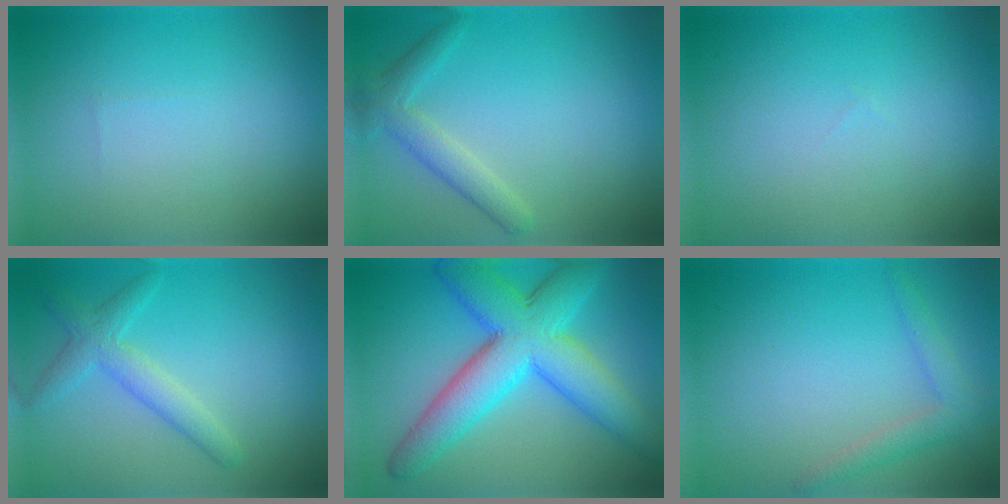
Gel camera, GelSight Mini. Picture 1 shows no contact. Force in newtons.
{"total": 2.6, "press": 2.6, "slide": 0.1}
{"total": 0.0}
{"total": 1.9, "press": 1.9, "slide": 0.2}
{"total": 9.6, "press": 9.6, "slide": 0.2}
{"total": 2.3, "press": 2.3, "slide": 0.1}